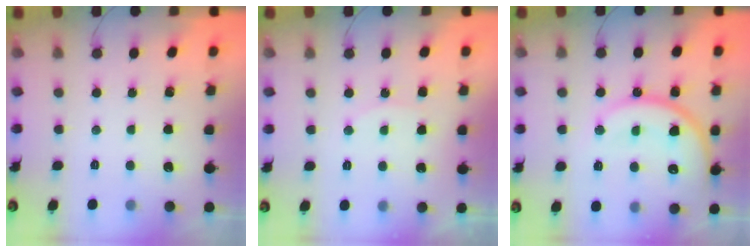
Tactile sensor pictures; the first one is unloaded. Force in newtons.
{"total": 6.7, "press": 6.6, "slide": 0.6}
{"total": 17.9, "press": 17.8, "slide": 1.5}